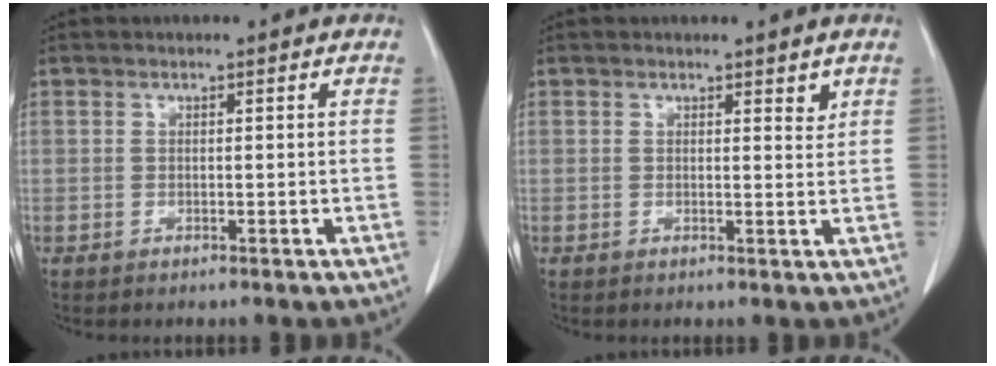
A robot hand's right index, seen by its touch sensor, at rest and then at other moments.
{"total": 1.6, "force": [1.2, 0.5, 1.0], "torque": [-0.012, -0.007, 0.016]}